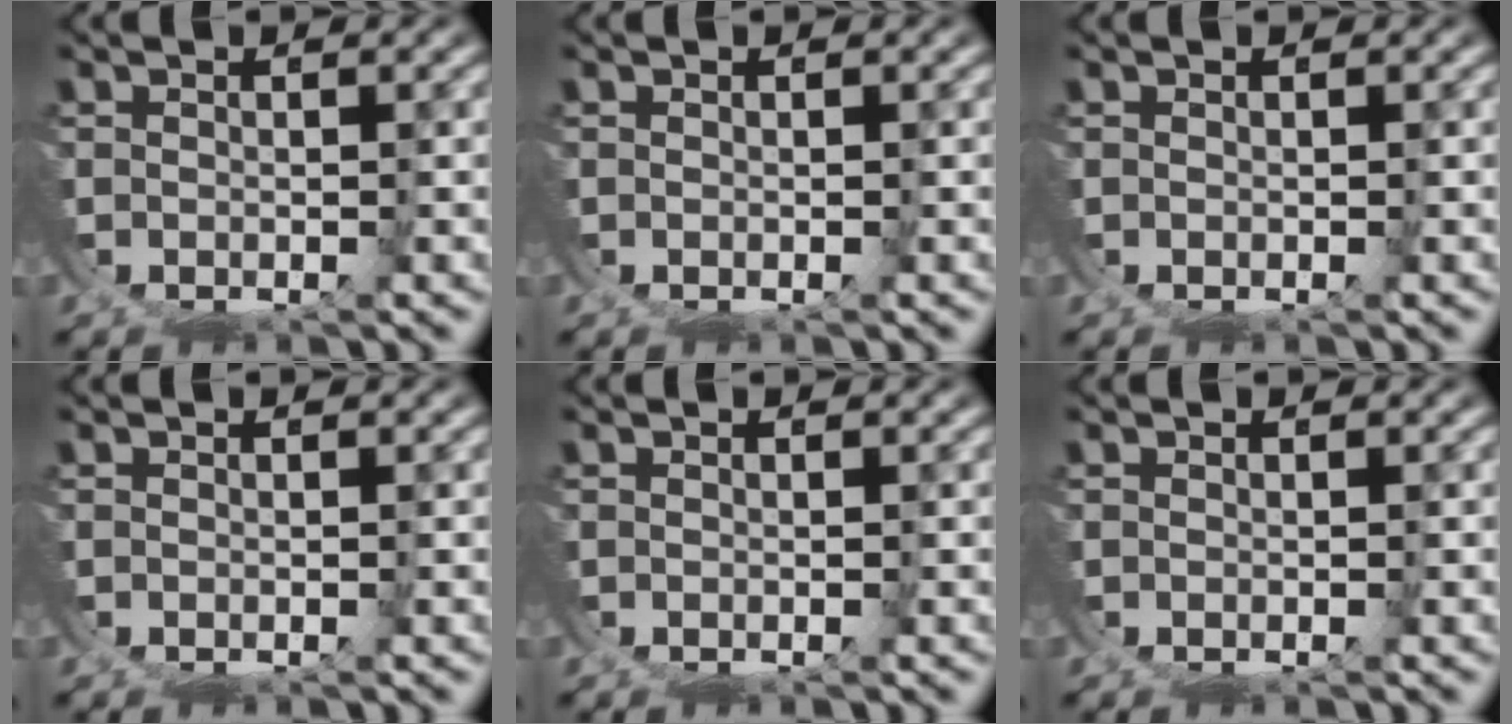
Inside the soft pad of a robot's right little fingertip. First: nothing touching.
{"total": 0.0}
{"total": 0.0}
{"total": 0.0}
{"total": 0.0}
{"total": 0.0}